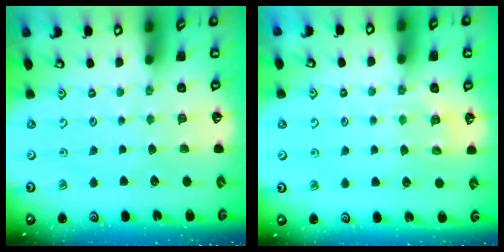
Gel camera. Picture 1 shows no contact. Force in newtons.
{"total": 6.1, "press": 6.0, "slide": 0.9}